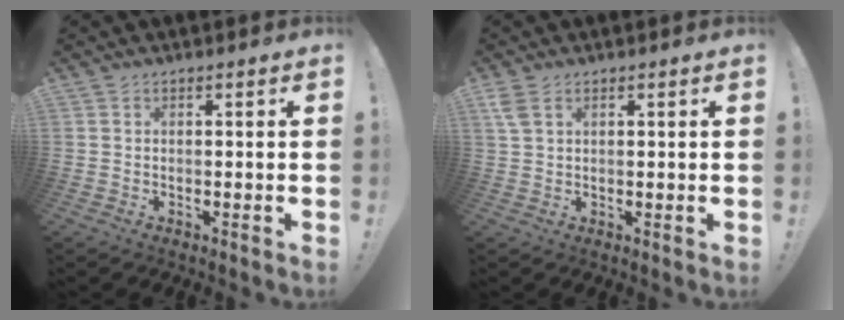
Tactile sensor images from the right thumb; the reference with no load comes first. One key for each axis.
{"total": 3.6, "fx": 1.9, "fy": 1.8, "fz": 2.4, "tx": -0.041, "ty": -0.002, "tz": 0.037}